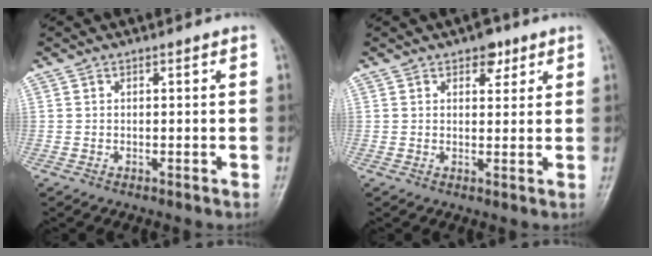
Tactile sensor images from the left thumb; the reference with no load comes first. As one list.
[{"total": 3.7, "force": [2.2, 2.2, 2.0], "torque": [-0.006, -0.008, 0.028]}]